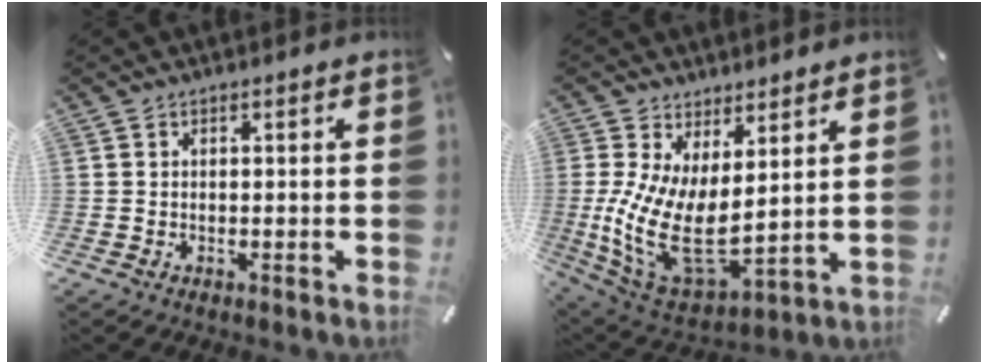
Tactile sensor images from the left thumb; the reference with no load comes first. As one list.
[{"total": 12.7, "force": [1.6, 6.5, 10.8], "torque": [-0.239, -0.045, 0.039]}]